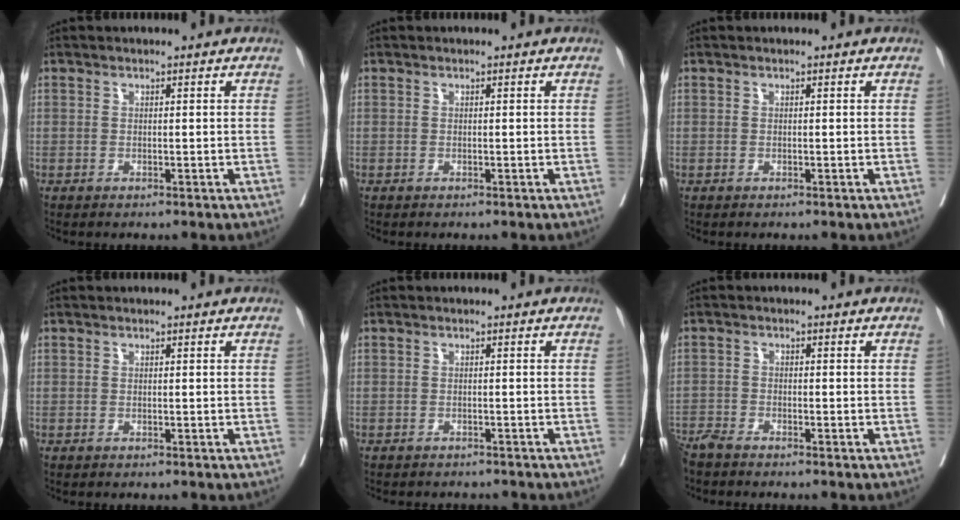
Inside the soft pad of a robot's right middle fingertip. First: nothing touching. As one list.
[{"total": 0.0}, {"total": 0.0}, {"total": 0.0}, {"total": 4.3, "force": [-4.0, 1.3, 0.7], "torque": [-0.011, -0.005, -0.049]}, {"total": 3.1, "force": [-2.9, 0.1, 1.1], "torque": [-0.017, -0.009, -0.057]}]